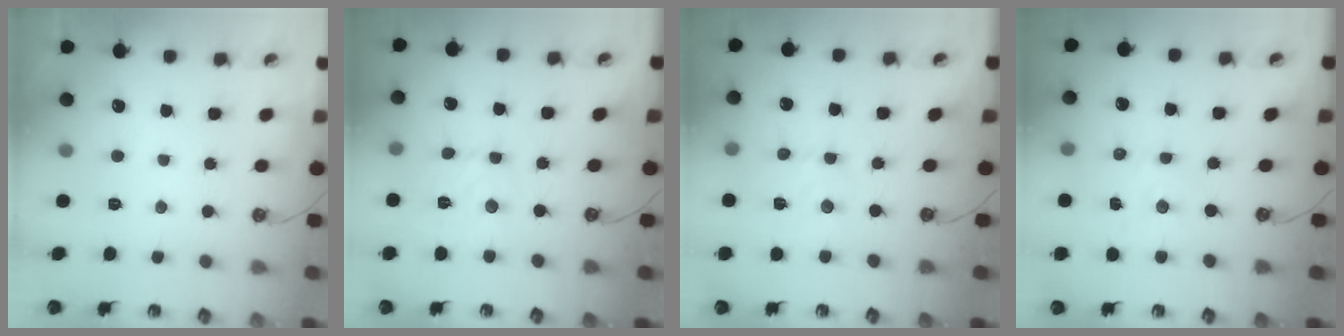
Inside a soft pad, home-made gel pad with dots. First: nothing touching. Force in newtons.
{"total": 3.4, "press": 3.4, "slide": 0.3}
{"total": 3.3, "press": 3.3, "slide": 0.4}
{"total": 2.0, "press": 2.0, "slide": 0.3}